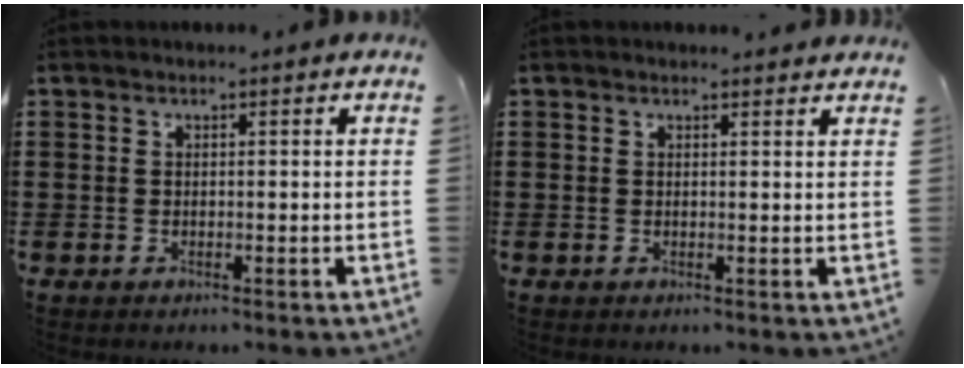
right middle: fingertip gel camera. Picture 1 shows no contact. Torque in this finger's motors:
{"motor_torque": [-0.46, 0.16, -0.10, -0.06]}